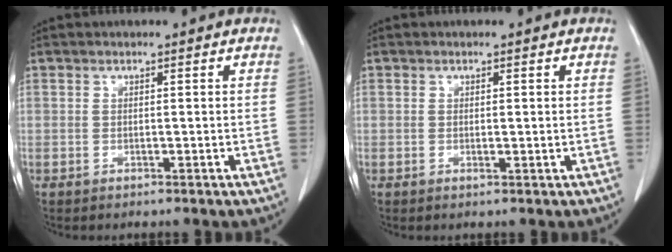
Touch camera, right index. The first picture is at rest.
{"total": 0.6, "force": [-0.2, 0.1, 0.5], "torque": [-0.017, -0.004, 0.000]}